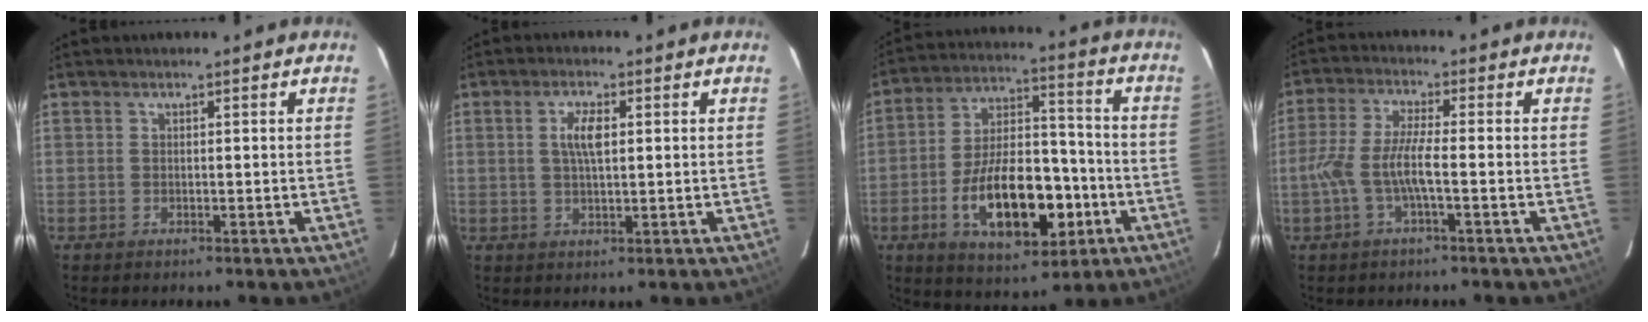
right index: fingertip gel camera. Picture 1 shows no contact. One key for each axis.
{"total": 4.2, "fx": 0.9, "fy": 1.5, "fz": 3.8, "tx": -0.071, "ty": 0.005, "tz": 0.017}
{"total": 18.0, "fx": -6.2, "fy": 8.8, "fz": 14.5, "tx": -0.268, "ty": 0.010, "tz": -0.085}
{"total": 6.9, "fx": -2.1, "fy": 0.7, "fz": 6.6, "tx": -0.143, "ty": 0.002, "tz": -0.038}